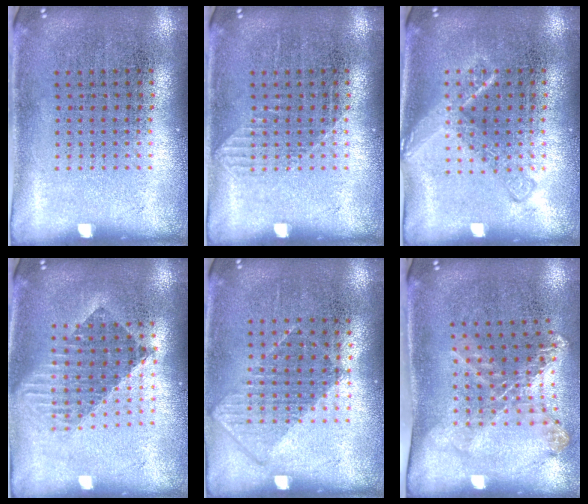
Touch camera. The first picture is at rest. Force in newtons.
{"total": 0.7, "press": 0.6, "slide": 0.2}
{"total": 1.5, "press": 1.5, "slide": 0.2}
{"total": 1.5, "press": 1.3, "slide": 0.8}
{"total": 0.8, "press": 0.7, "slide": 0.4}
{"total": 1.5, "press": 1.3, "slide": 0.8}